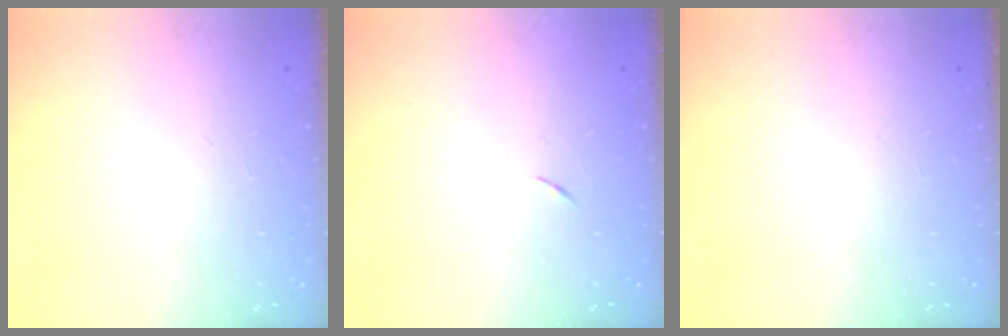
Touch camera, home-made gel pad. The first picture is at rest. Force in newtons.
{"total": 3.7, "press": 3.6, "slide": 0.7}
{"total": 0.0}